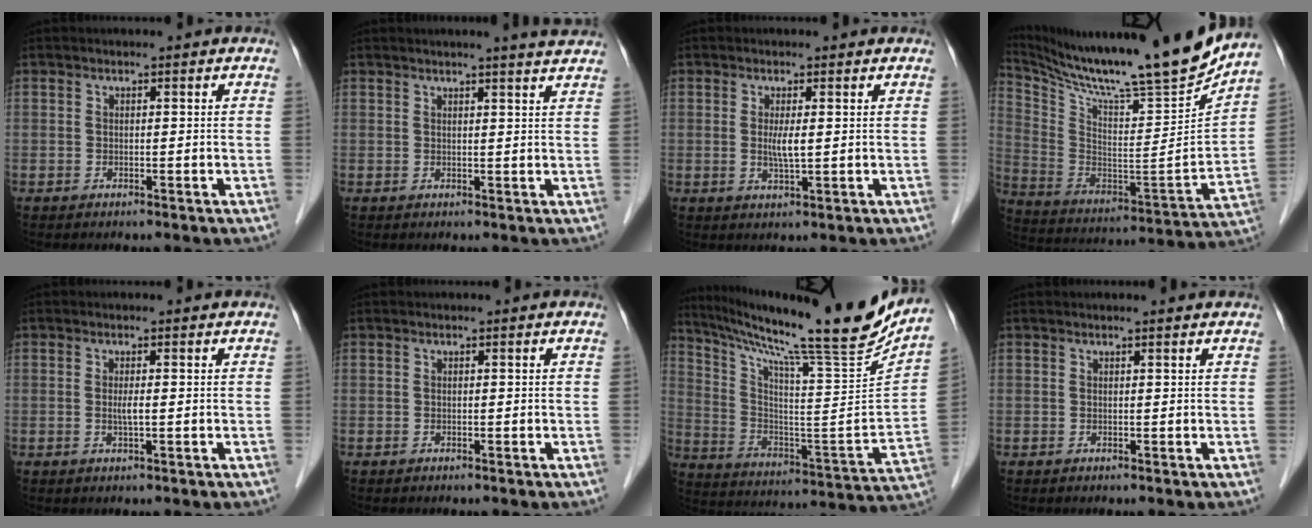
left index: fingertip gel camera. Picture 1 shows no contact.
{"total": 5.1, "force": [4.6, -0.6, 2.2], "torque": [-0.033, 0.001, 0.041]}
{"total": 2.5, "force": [0.3, 0.2, 2.5], "torque": [-0.055, -0.005, 0.007]}
{"total": 24.5, "force": [22.1, 0.0, 10.7], "torque": [-0.203, -0.073, 0.349]}
{"total": 1.4, "force": [-0.1, 0.0, 1.4], "torque": [-0.034, -0.002, -0.001]}
{"total": 0.0}
{"total": 26.3, "force": [22.3, -0.5, 13.9], "torque": [-0.237, -0.063, 0.337]}
{"total": 1.3, "force": [1.2, -0.2, 0.4], "torque": [-0.015, 0.002, 0.016]}